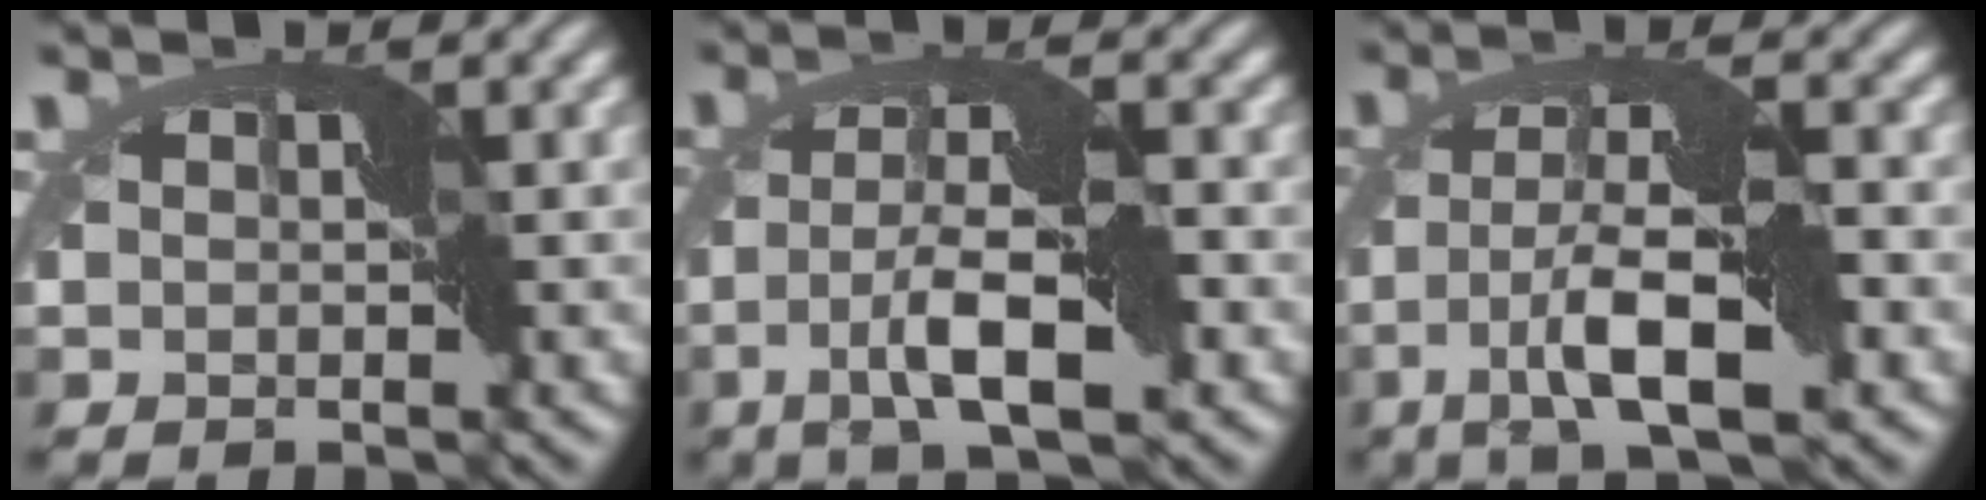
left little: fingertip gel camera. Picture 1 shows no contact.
{"total": 5.8, "force": [-2.0, 1.3, 5.3], "torque": [-0.110, 0.008, -0.038]}
{"total": 6.5, "force": [-2.4, 1.4, 5.9], "torque": [-0.123, 0.011, -0.049]}